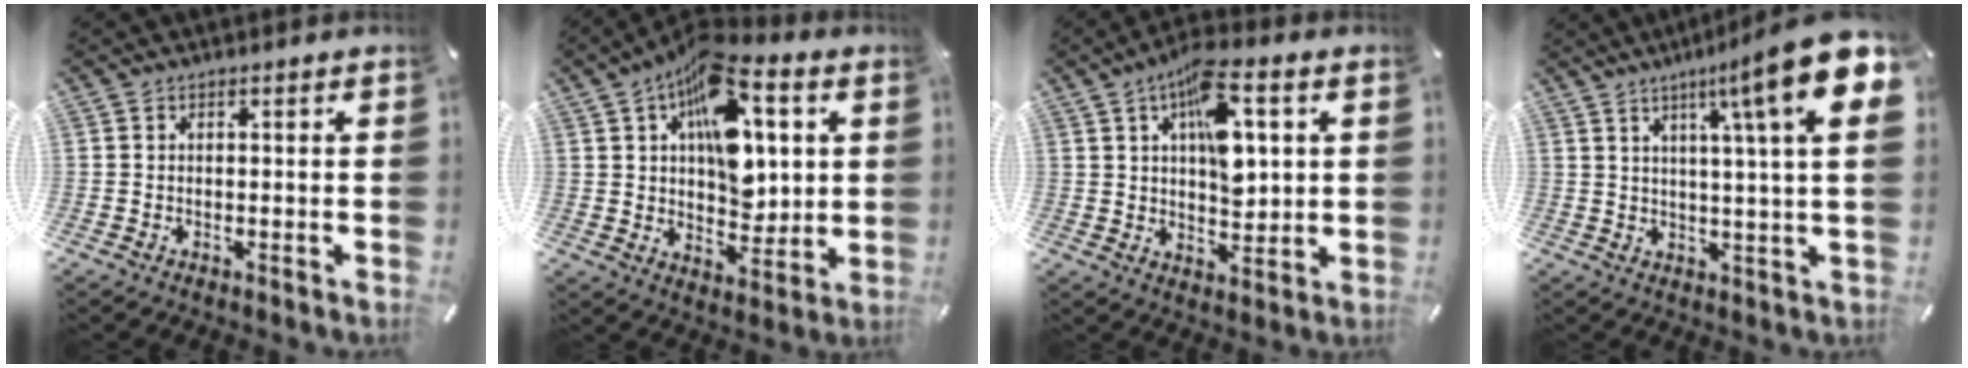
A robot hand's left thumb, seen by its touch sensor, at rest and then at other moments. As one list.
[{"total": 17.7, "force": [6.3, 10.5, 12.8], "torque": [-0.177, -0.022, 0.111]}, {"total": 12.4, "force": [4.5, 6.1, 9.8], "torque": [-0.144, -0.008, 0.074]}, {"total": 16.8, "force": [7.6, 1.2, 14.9], "torque": [-0.234, -0.040, 0.105]}]